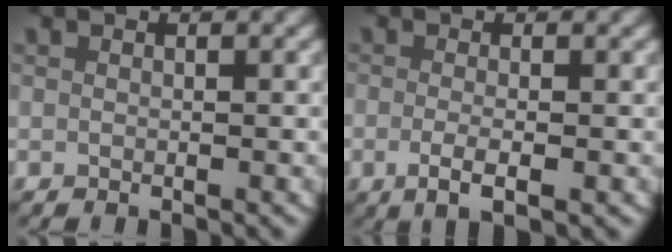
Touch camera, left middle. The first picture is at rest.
{"total": 2.6, "force": [-1.0, 0.7, 2.3], "torque": [-0.052, -0.011, -0.013]}